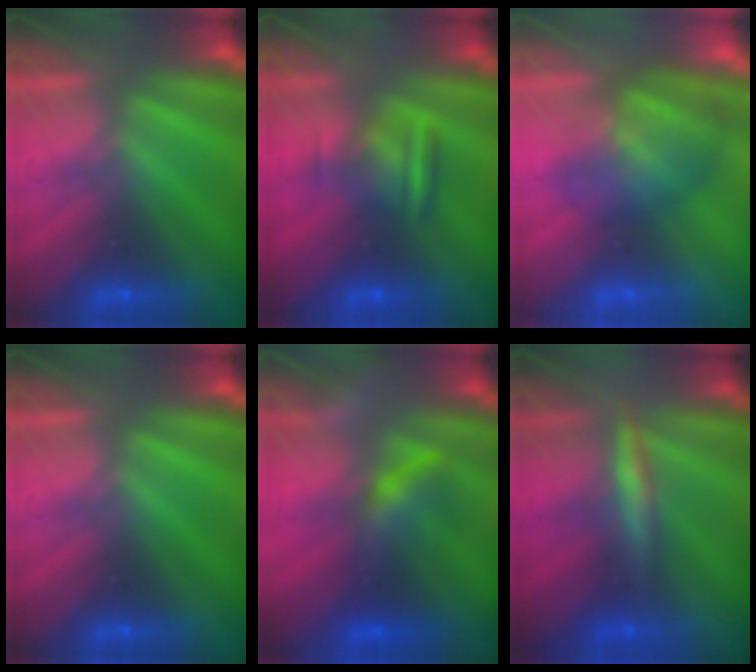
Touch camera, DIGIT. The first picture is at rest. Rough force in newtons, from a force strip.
{"total": 8.2}
{"total": 3.8}
{"total": 0.0}
{"total": 7.4}
{"total": 2.6}